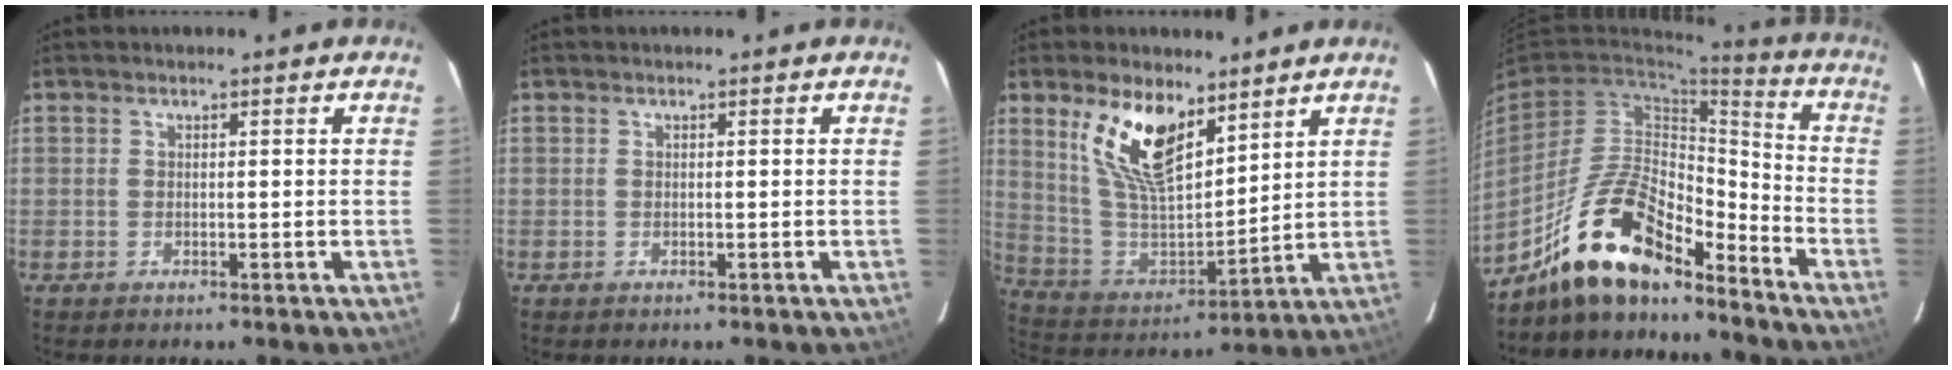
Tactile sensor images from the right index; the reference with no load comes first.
{"total": 0.0}
{"total": 16.4, "force": [9.3, 8.0, 11.0], "torque": [-0.212, -0.001, 0.188]}
{"total": 17.0, "force": [-12.8, 5.6, 9.6], "torque": [-0.190, 0.008, -0.235]}